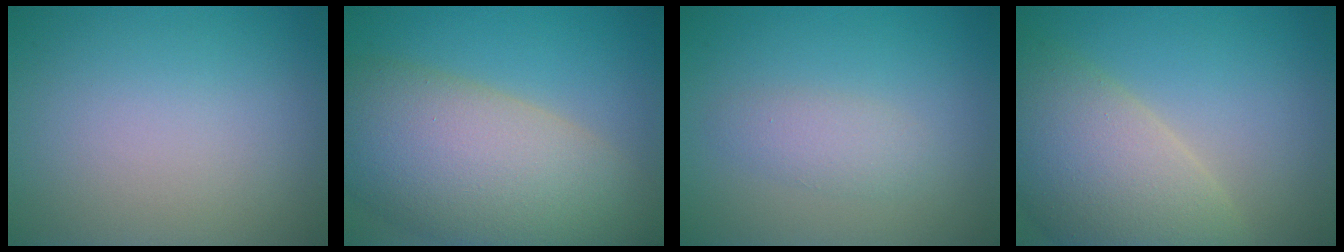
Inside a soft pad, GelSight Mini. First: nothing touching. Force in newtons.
{"total": 12.7, "press": 12.7, "slide": 0.9}
{"total": 1.9, "press": 1.9, "slide": 0.0}
{"total": 9.5, "press": 9.4, "slide": 1.2}